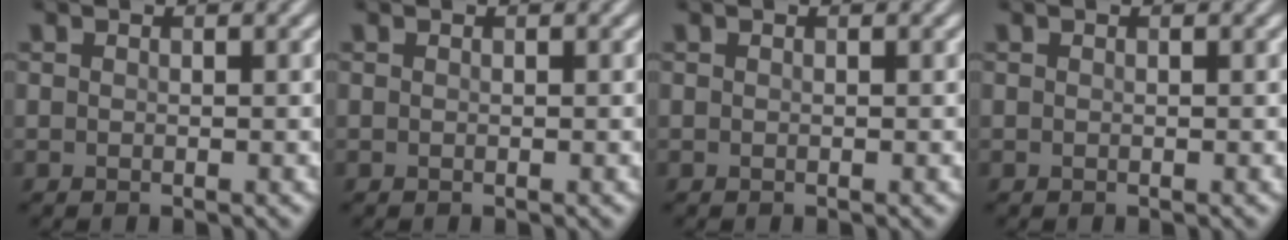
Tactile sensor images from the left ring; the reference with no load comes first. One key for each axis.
{"total": 0.0}
{"total": 0.0}
{"total": 0.0}